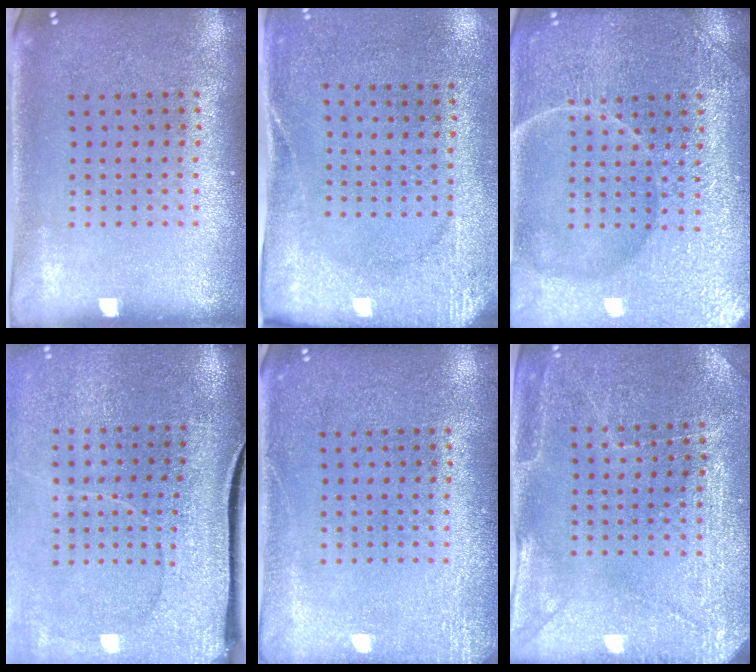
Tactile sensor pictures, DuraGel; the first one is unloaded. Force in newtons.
{"total": 2.6, "press": 2.1, "slide": 1.6}
{"total": 4.7, "press": 4.7, "slide": 0.6}
{"total": 4.1, "press": 3.3, "slide": 2.4}
{"total": 2.1, "press": 2.1, "slide": 0.3}
{"total": 2.9, "press": 2.8, "slide": 0.3}